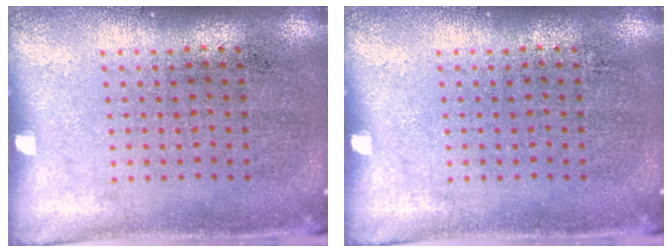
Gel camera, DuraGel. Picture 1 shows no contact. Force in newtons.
{"total": 0.0}